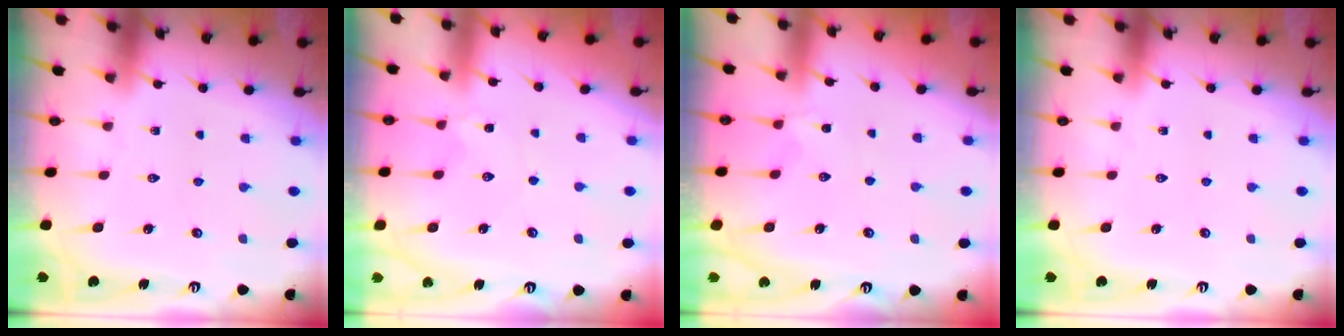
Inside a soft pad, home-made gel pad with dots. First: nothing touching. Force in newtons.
{"total": 2.2, "press": 2.2, "slide": 0.4}
{"total": 1.5, "press": 1.4, "slide": 0.6}
{"total": 0.0}